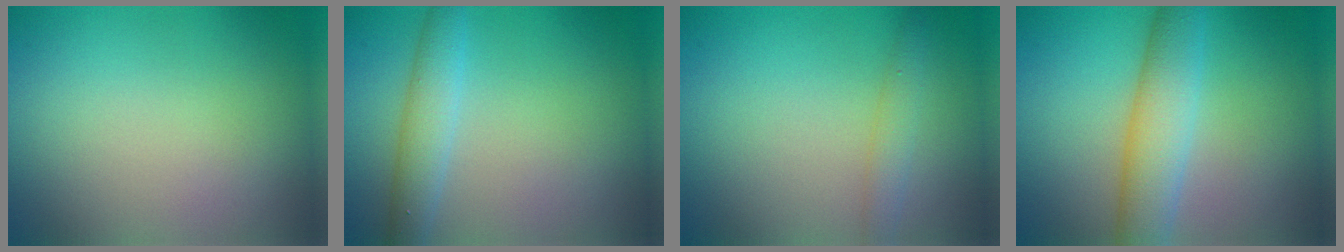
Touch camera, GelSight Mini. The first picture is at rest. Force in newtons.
{"total": 3.0, "press": 3.0, "slide": 0.1}
{"total": 1.7, "press": 1.7, "slide": 0.1}
{"total": 5.4, "press": 5.4, "slide": 0.1}